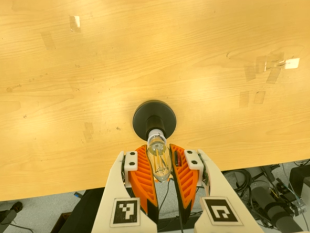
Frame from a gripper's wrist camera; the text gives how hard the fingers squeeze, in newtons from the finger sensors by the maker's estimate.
{"total": 19.5, "left": 23.6, "right": 15.3}